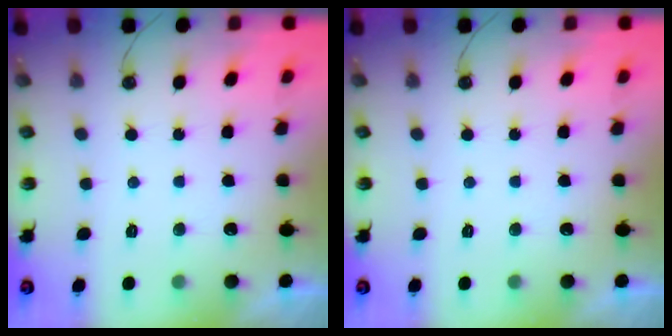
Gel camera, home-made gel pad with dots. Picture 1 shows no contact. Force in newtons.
{"total": 0.0}